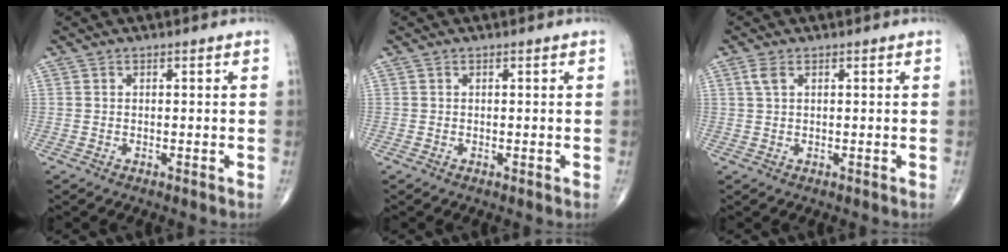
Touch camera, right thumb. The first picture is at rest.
{"total": 0.0}
{"total": 1.8, "force": [0.8, 0.8, 1.4], "torque": [-0.037, 0.011, 0.020]}